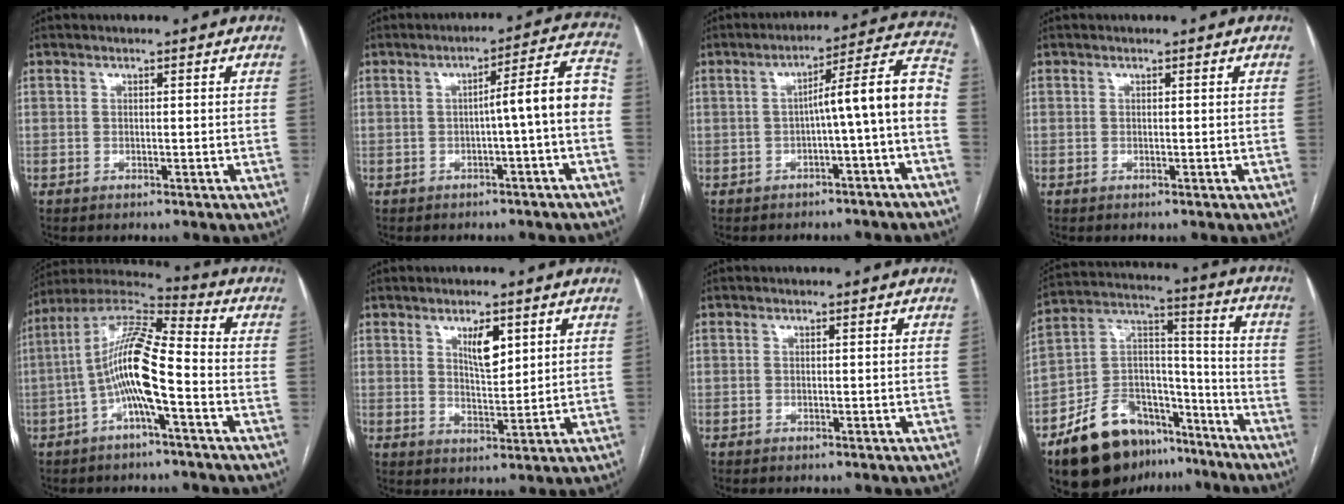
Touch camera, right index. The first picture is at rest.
{"total": 7.4, "force": [-1.5, -0.3, 7.2], "torque": [-0.091, 0.028, -0.021]}
{"total": 10.3, "force": [-2.4, -0.3, 10.0], "torque": [-0.129, 0.036, -0.035]}
{"total": 0.0}
{"total": 12.6, "force": [-3.0, 1.8, 12.1], "torque": [-0.240, 0.025, -0.060]}
{"total": 5.0, "force": [2.5, 1.7, 4.0], "torque": [-0.071, -0.004, 0.047]}
{"total": 0.0}
{"total": 18.3, "force": [-12.5, 10.2, 8.6], "torque": [-0.145, 0.050, -0.206]}